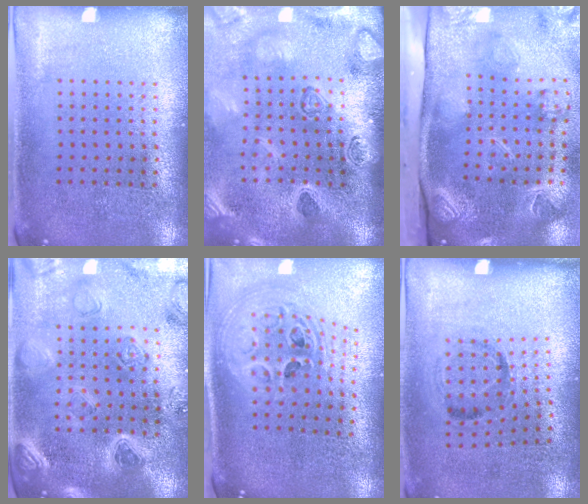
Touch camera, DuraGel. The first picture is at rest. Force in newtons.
{"total": 4.3, "press": 3.3, "slide": 2.7}
{"total": 4.3, "press": 3.2, "slide": 2.8}
{"total": 2.3, "press": 2.3, "slide": 0.2}
{"total": 2.5, "press": 1.9, "slide": 1.6}
{"total": 1.1, "press": 0.6, "slide": 0.9}